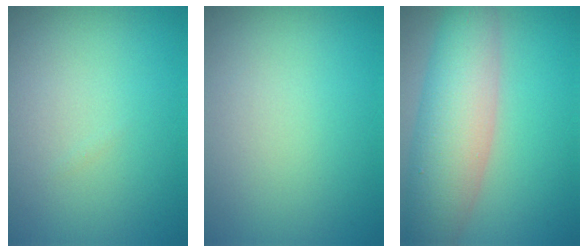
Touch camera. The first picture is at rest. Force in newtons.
{"total": 0.0}
{"total": 7.5, "press": 7.5, "slide": 0.4}